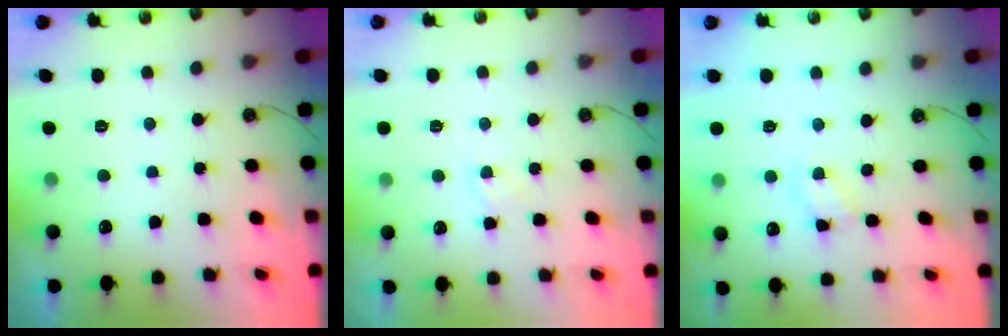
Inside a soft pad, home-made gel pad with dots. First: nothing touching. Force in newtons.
{"total": 3.5, "press": 3.5, "slide": 0.5}
{"total": 3.0, "press": 3.0, "slide": 0.5}